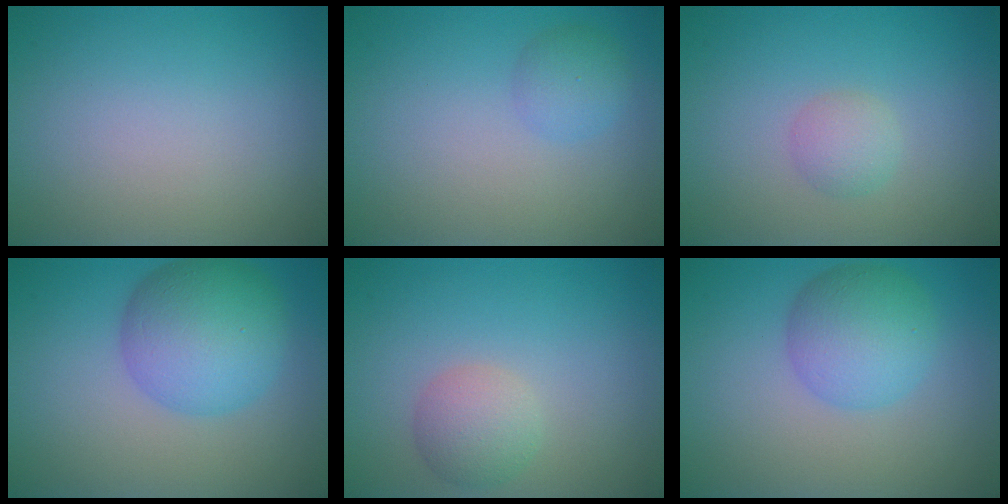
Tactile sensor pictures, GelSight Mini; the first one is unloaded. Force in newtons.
{"total": 2.0, "press": 2.0, "slide": 0.0}
{"total": 1.6, "press": 1.6, "slide": 0.1}
{"total": 7.1, "press": 7.1, "slide": 0.2}
{"total": 2.7, "press": 2.7, "slide": 0.1}
{"total": 4.7, "press": 4.7, "slide": 0.1}